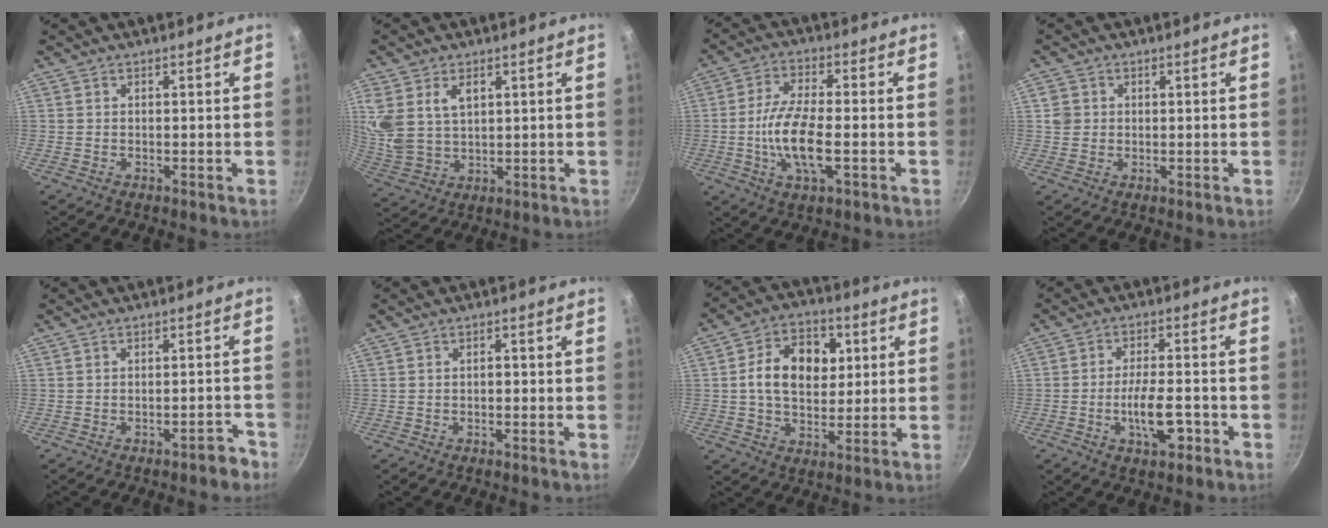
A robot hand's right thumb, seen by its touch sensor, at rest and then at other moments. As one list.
[{"total": 11.9, "force": [3.8, 7.8, 8.1], "torque": [-0.177, -0.005, 0.090]}, {"total": 10.9, "force": [-2.0, 4.1, 10.0], "torque": [-0.203, 0.010, -0.038]}, {"total": 2.8, "force": [0.5, 2.6, 0.8], "torque": [0.000, 0.001, 0.009]}, {"total": 2.9, "force": [-2.3, 1.0, 1.4], "torque": [-0.011, 0.029, -0.029]}, {"total": 1.2, "force": [-0.3, 0.8, 0.8], "torque": [-0.002, 0.004, -0.007]}, {"total": 13.4, "force": [2.3, 9.2, 9.5], "torque": [-0.128, 0.007, 0.033]}, {"total": 7.7, "force": [-2.7, 3.1, 6.5], "torque": [-0.107, 0.015, -0.045]}]